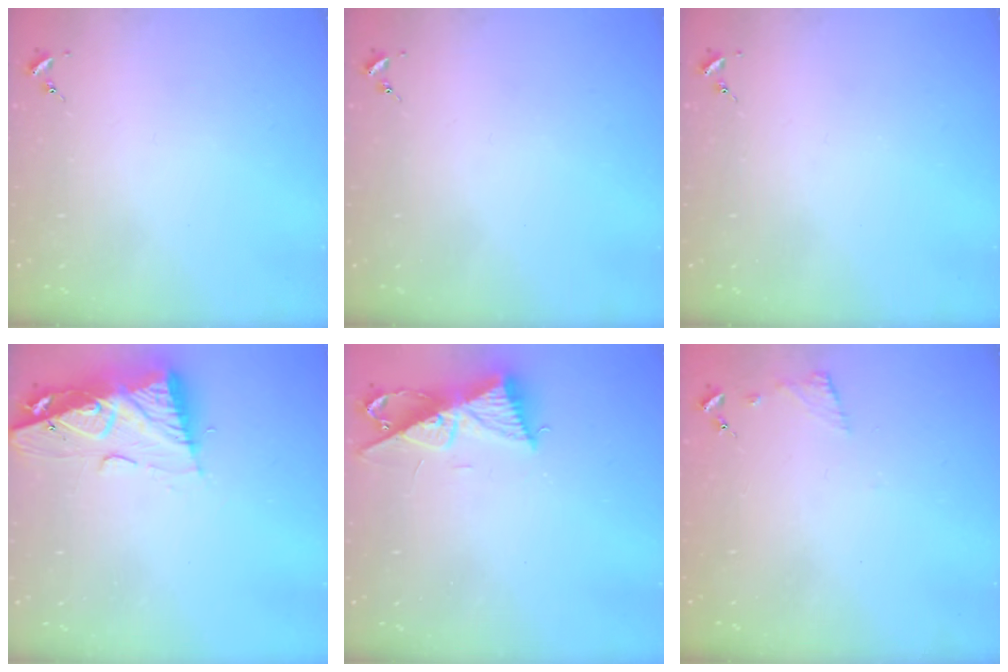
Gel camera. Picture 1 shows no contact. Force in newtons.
{"total": 0.0}
{"total": 0.0}
{"total": 10.8, "press": 10.8, "slide": 1.2}
{"total": 10.0, "press": 10.0, "slide": 0.6}
{"total": 4.9, "press": 4.9, "slide": 0.6}